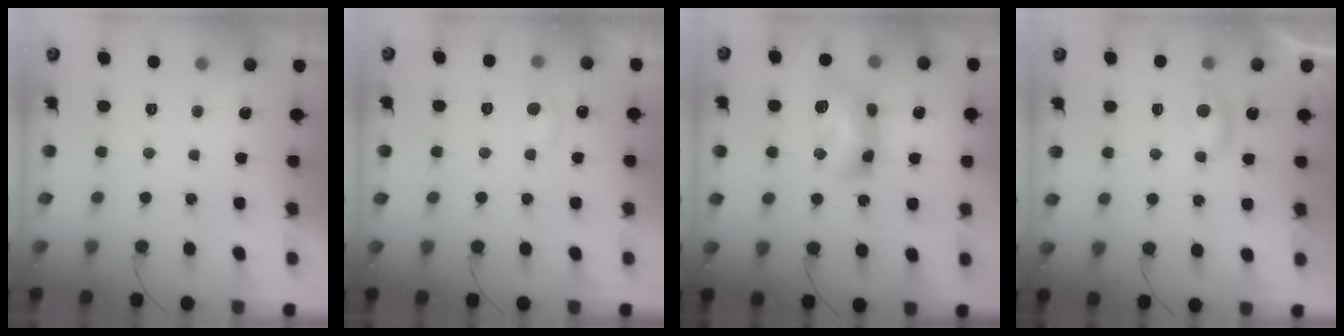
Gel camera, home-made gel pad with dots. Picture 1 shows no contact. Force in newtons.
{"total": 4.9, "press": 4.8, "slide": 0.6}
{"total": 13.4, "press": 13.4, "slide": 0.7}
{"total": 4.4, "press": 4.3, "slide": 0.6}